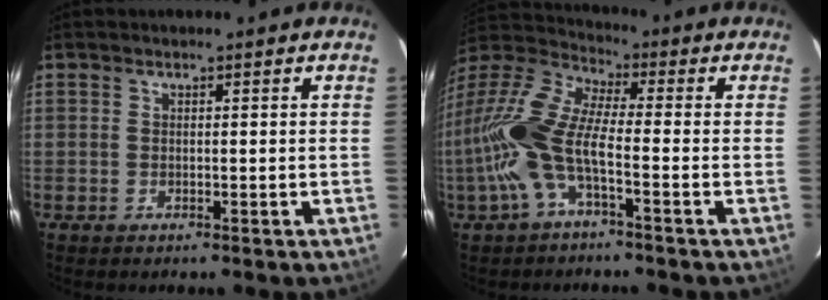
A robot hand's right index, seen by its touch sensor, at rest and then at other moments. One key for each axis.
{"total": 14.3, "fx": -3.7, "fy": 4.4, "fz": 13.1, "tx": -0.278, "ty": 0.002, "tz": -0.080}